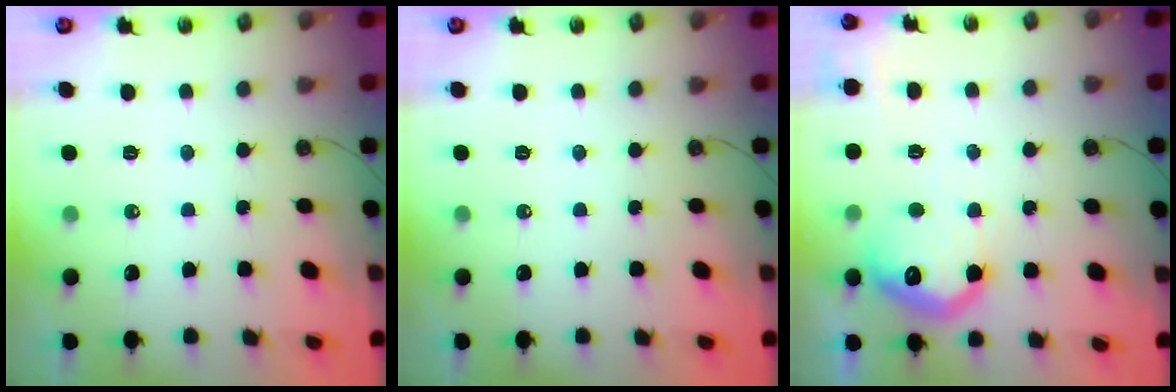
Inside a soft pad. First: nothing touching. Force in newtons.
{"total": 0.0}
{"total": 13.9, "press": 13.9, "slide": 1.0}